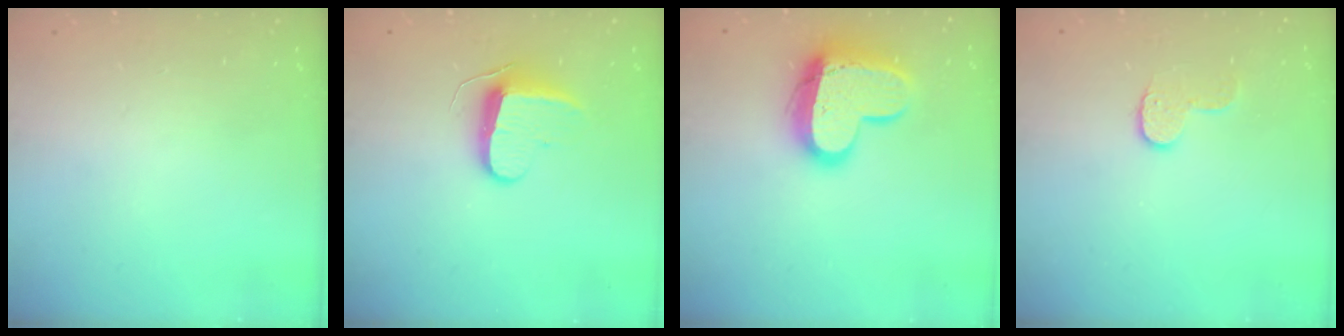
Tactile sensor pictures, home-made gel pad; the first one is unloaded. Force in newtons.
{"total": 9.1, "press": 9.1, "slide": 0.3}
{"total": 16.9, "press": 16.8, "slide": 1.4}
{"total": 6.8, "press": 6.8, "slide": 0.2}